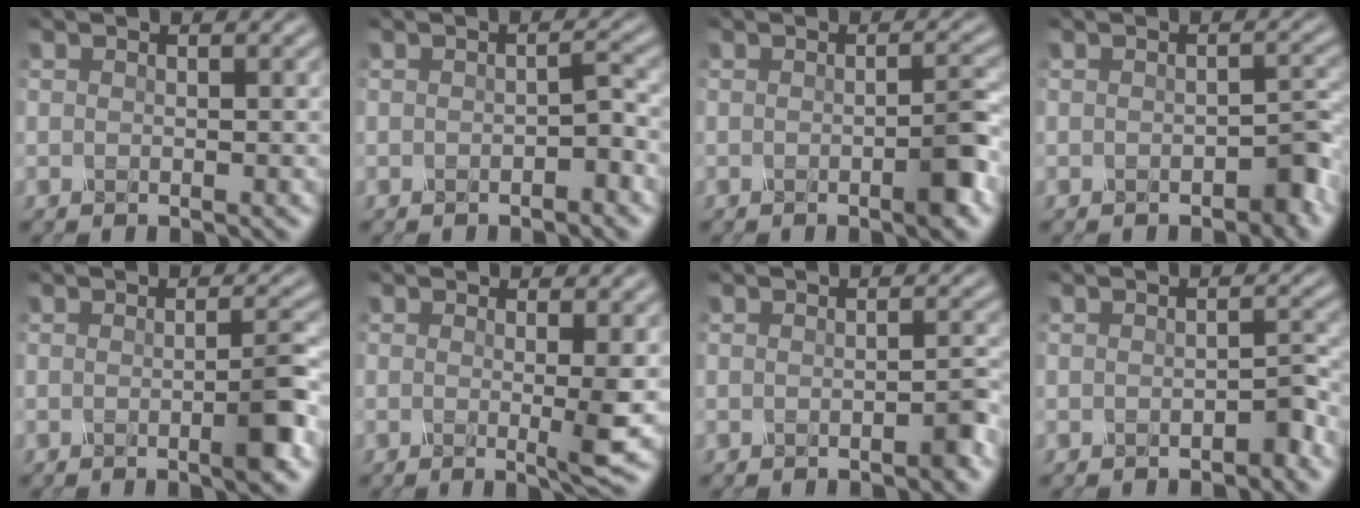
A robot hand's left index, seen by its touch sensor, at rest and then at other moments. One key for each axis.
{"total": 1.2, "fx": -0.9, "fy": -0.2, "fz": 0.6, "tx": -0.021, "ty": 0.006, "tz": -0.010}
{"total": 2.9, "fx": -1.6, "fy": 0.3, "fz": 2.4, "tx": -0.043, "ty": 0.002, "tz": -0.026}
{"total": 2.1, "fx": -1.7, "fy": 0.4, "fz": 1.2, "tx": -0.025, "ty": 0.007, "tz": -0.020}
{"total": 3.1, "fx": -1.3, "fy": 0.3, "fz": 2.8, "tx": -0.050, "ty": 0.000, "tz": -0.022}
{"total": 3.1, "fx": -0.1, "fy": 0.4, "fz": 3.0, "tx": -0.059, "ty": -0.008, "tz": 0.003}
{"total": 1.8, "fx": -1.5, "fy": 0.0, "fz": 1.1, "tx": -0.020, "ty": 0.003, "tz": -0.021}
{"total": 1.5, "fx": -1.3, "fy": 0.0, "fz": 0.6, "tx": -0.018, "ty": 0.005, "tz": -0.015}